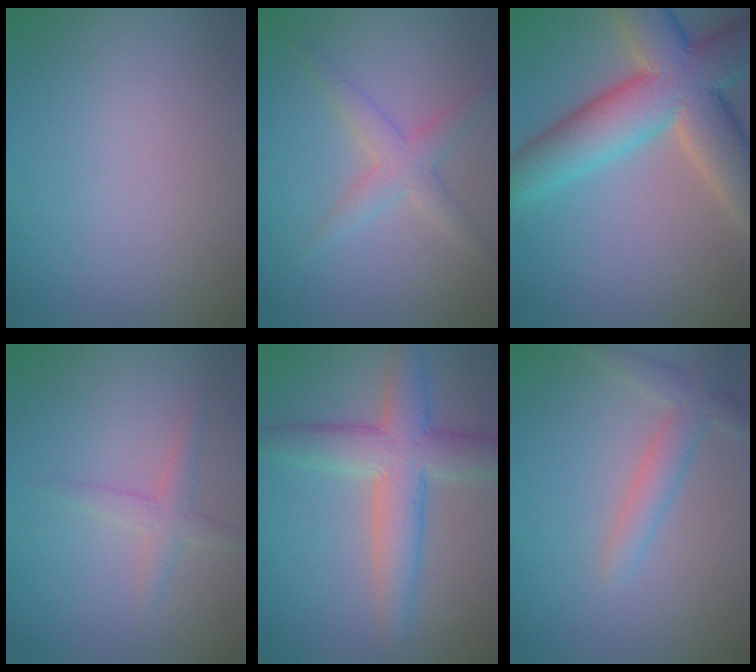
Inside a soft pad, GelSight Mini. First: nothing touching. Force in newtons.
{"total": 2.7, "press": 2.7, "slide": 0.1}
{"total": 11.6, "press": 11.6, "slide": 0.4}
{"total": 1.9, "press": 1.9, "slide": 0.1}
{"total": 6.8, "press": 6.8, "slide": 0.1}
{"total": 2.8, "press": 2.8, "slide": 0.3}